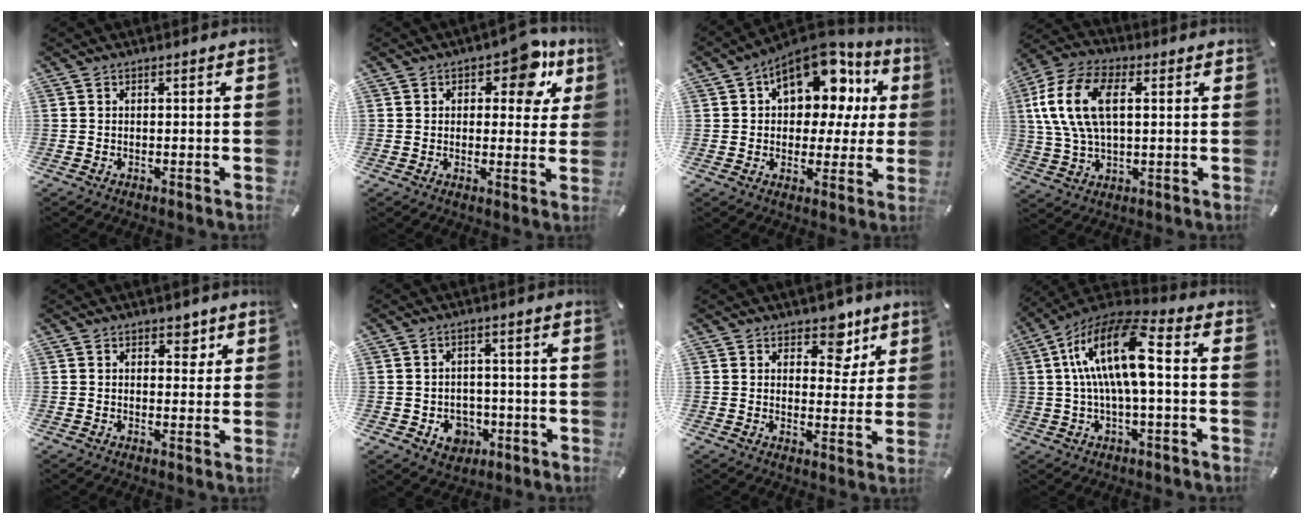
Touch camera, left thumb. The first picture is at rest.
{"total": 10.0, "force": [5.4, 5.6, 6.4], "torque": [-0.057, -0.030, 0.085]}
{"total": 16.5, "force": [7.7, 10.1, 10.6], "torque": [-0.147, -0.047, 0.133]}
{"total": 13.7, "force": [3.3, 7.9, 10.7], "torque": [-0.251, 0.006, 0.054]}
{"total": 3.4, "force": [1.7, 2.4, 1.7], "torque": [0.000, -0.010, 0.020]}
{"total": 5.7, "force": [-1.8, 5.0, 1.9], "torque": [-0.016, 0.012, -0.030]}
{"total": 8.0, "force": [5.2, 5.1, 3.3], "torque": [-0.016, -0.038, 0.083]}
{"total": 17.3, "force": [1.9, 6.7, 15.9], "torque": [-0.311, 0.000, 0.028]}